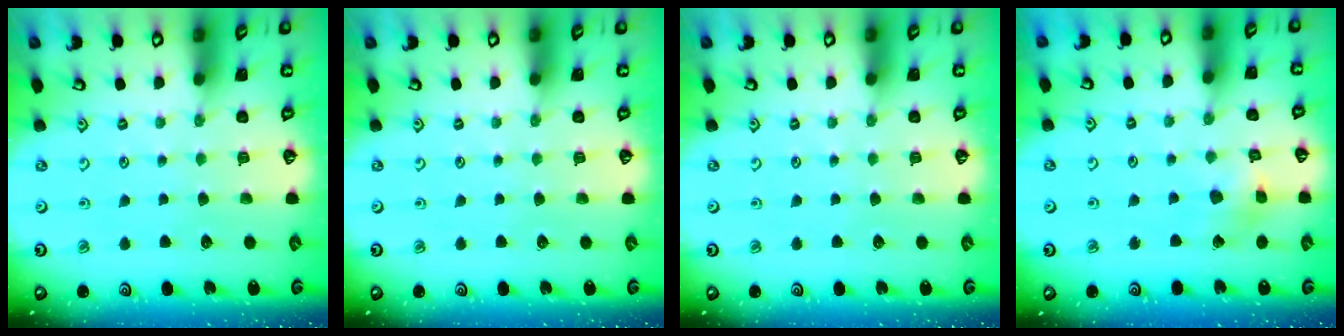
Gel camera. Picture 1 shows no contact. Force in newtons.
{"total": 0.0}
{"total": 0.0}
{"total": 6.5, "press": 6.5, "slide": 0.4}